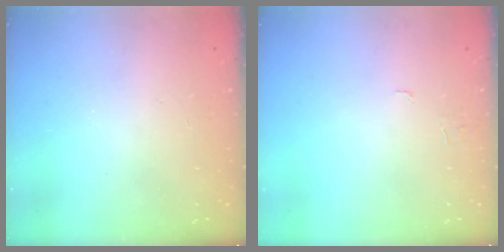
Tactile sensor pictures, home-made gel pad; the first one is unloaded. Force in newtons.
{"total": 3.6, "press": 3.5, "slide": 0.2}